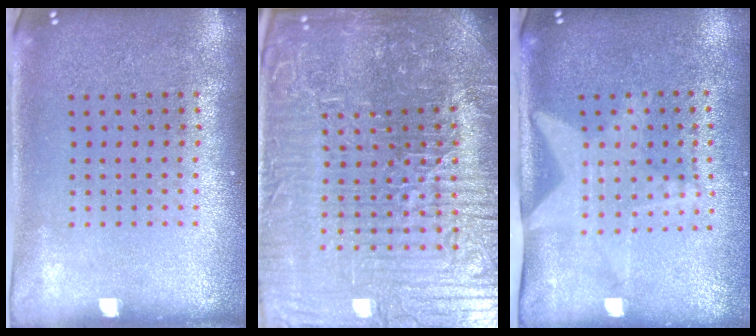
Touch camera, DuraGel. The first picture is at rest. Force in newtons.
{"total": 7.4, "press": 6.7, "slide": 3.1}
{"total": 1.5, "press": 1.4, "slide": 0.5}